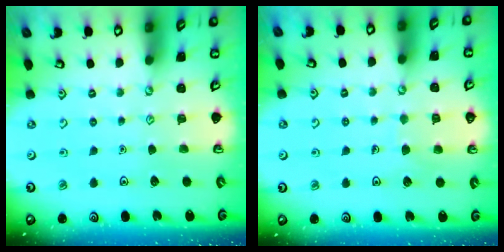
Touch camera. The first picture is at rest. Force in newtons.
{"total": 4.3, "press": 4.3, "slide": 0.3}